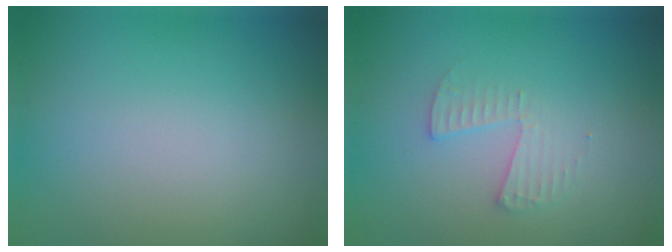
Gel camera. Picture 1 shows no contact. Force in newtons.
{"total": 1.6, "press": 1.6, "slide": 0.1}